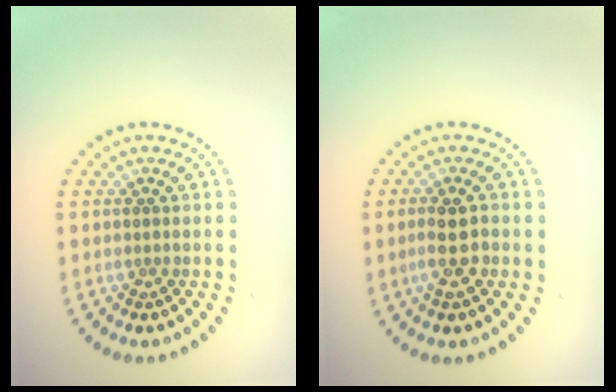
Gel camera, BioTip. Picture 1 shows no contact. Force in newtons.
{"total": 2.8, "press": 2.7, "slide": 0.7}